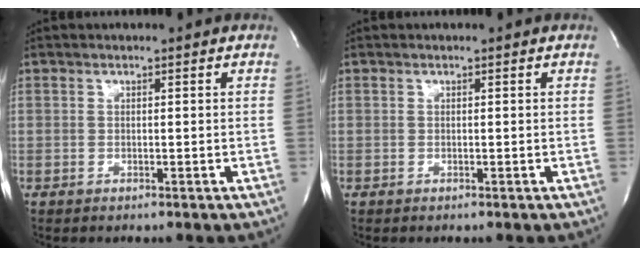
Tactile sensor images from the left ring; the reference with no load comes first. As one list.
[{"total": 0.0}]